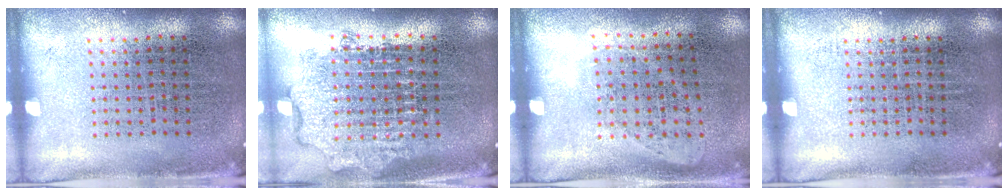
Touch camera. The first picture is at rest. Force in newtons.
{"total": 1.9, "press": 1.5, "slide": 1.2}
{"total": 1.1, "press": 0.9, "slide": 0.6}
{"total": 0.0}